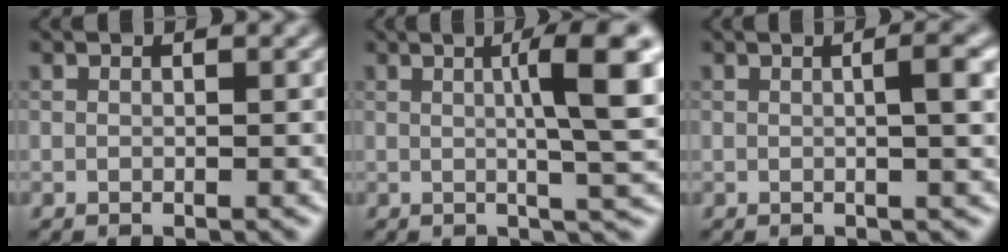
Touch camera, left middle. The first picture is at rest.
{"total": 7.4, "force": [1.3, 1.2, 7.2], "torque": [-0.093, 0.010, 0.019]}
{"total": 3.3, "force": [0.4, 0.9, 3.2], "torque": [-0.037, 0.010, 0.000]}